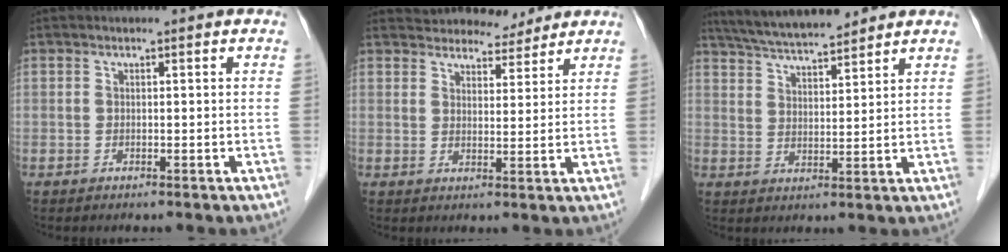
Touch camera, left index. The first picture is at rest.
{"total": 8.0, "force": [7.6, 2.4, 1.2], "torque": [-0.003, 0.008, 0.100]}
{"total": 10.8, "force": [9.8, 1.2, 4.4], "torque": [-0.079, 0.021, 0.166]}